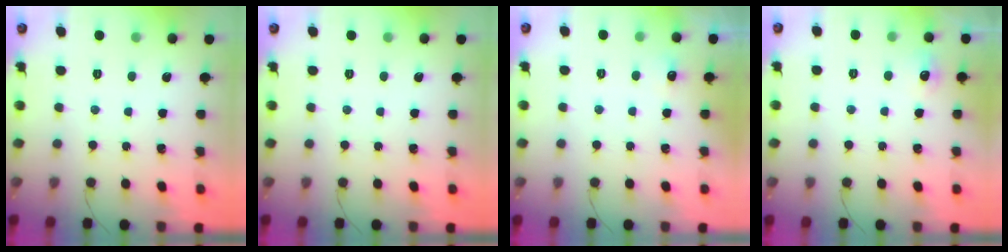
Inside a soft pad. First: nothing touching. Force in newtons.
{"total": 0.0}
{"total": 6.6, "press": 3.0, "slide": 5.9}
{"total": 5.7, "press": 5.5, "slide": 1.5}